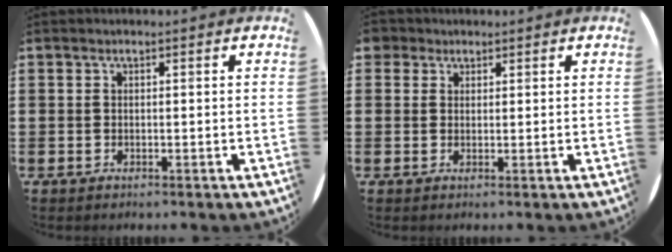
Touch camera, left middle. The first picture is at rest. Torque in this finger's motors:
{"motor_torque": [0.07, -0.03, 0.00, 0.00]}